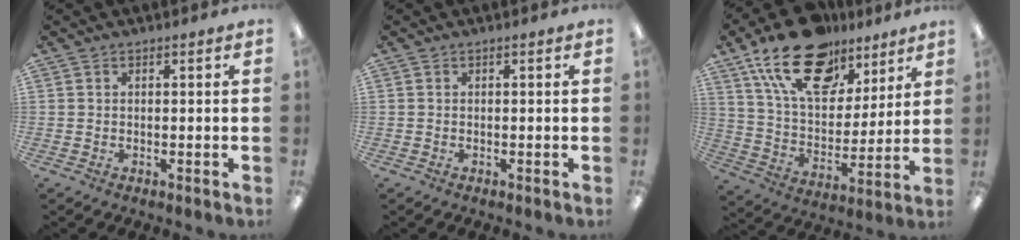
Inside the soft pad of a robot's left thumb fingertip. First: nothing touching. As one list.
[{"total": 0.0}, {"total": 21.8, "force": [14.0, 11.9, 11.9], "torque": [-0.207, -0.067, 0.249]}]